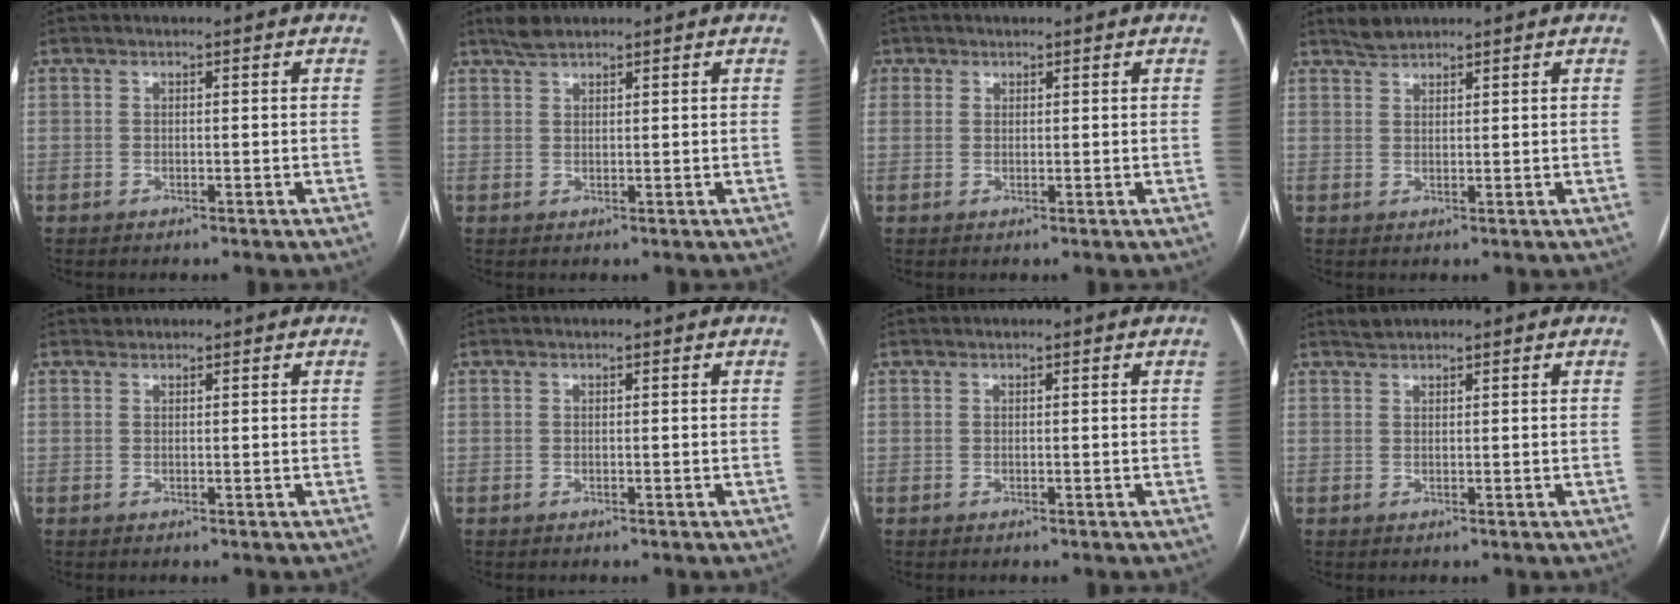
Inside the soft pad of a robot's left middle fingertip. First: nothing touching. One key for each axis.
{"total": 2.4, "fx": 2.1, "fy": 0.6, "fz": 0.9, "tx": -0.024, "ty": 0.012, "tz": 0.042}
{"total": 2.2, "fx": 1.0, "fy": 1.9, "fz": 0.2, "tx": 0.009, "ty": 0.003, "tz": 0.014}
{"total": 2.0, "fx": 1.9, "fy": 0.3, "fz": 0.2, "tx": -0.009, "ty": 0.007, "tz": 0.040}
{"total": 0.6, "fx": 0.5, "fy": 0.2, "fz": -0.2, "tx": -0.002, "ty": 0.003, "tz": 0.008}
{"total": 0.0}
{"total": 0.0}
{"total": 1.1, "fx": 1.1, "fy": 0.1, "fz": 0.0, "tx": -0.008, "ty": 0.006, "tz": 0.026}